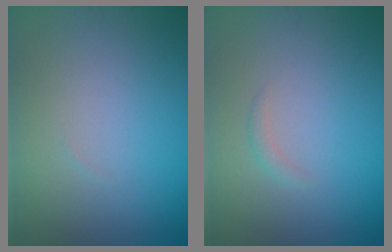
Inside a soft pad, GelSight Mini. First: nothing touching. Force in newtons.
{"total": 0.7, "press": 0.7, "slide": 0.0}